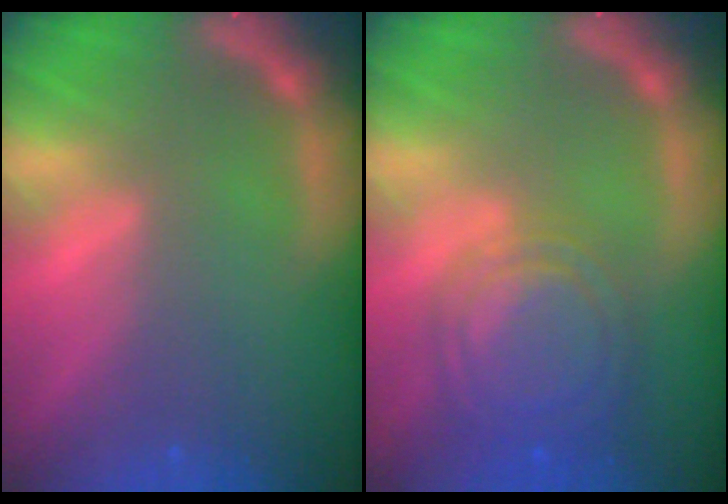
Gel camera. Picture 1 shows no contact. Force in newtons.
{"total": 8.0}